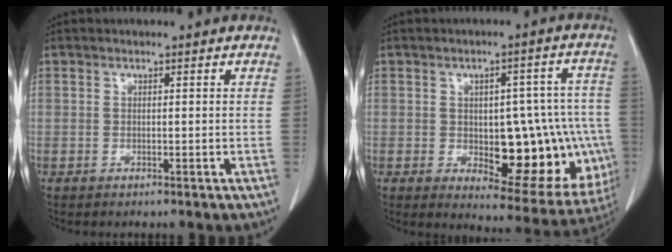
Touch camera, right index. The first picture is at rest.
{"total": 18.3, "force": [-2.9, 7.8, 16.3], "torque": [-0.137, 0.028, -0.008]}